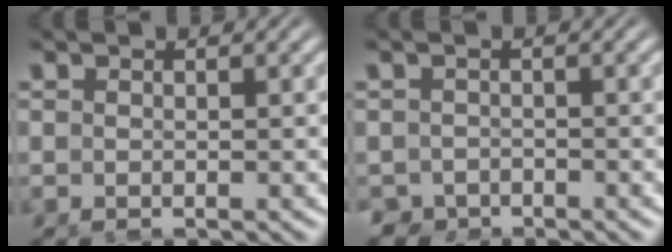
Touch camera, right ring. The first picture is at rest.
{"total": 4.1, "force": [-2.6, 3.1, 0.7], "torque": [-0.015, -0.024, -0.045]}